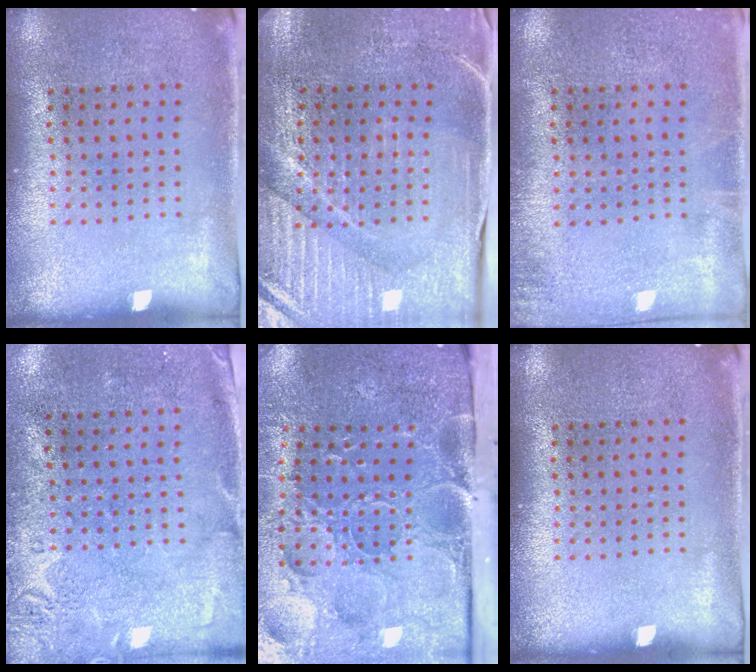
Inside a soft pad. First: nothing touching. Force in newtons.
{"total": 3.8, "press": 3.8, "slide": 0.7}
{"total": 0.9, "press": 0.9, "slide": 0.2}
{"total": 2.7, "press": 2.2, "slide": 1.7}
{"total": 5.2, "press": 4.1, "slide": 3.2}
{"total": 0.0}